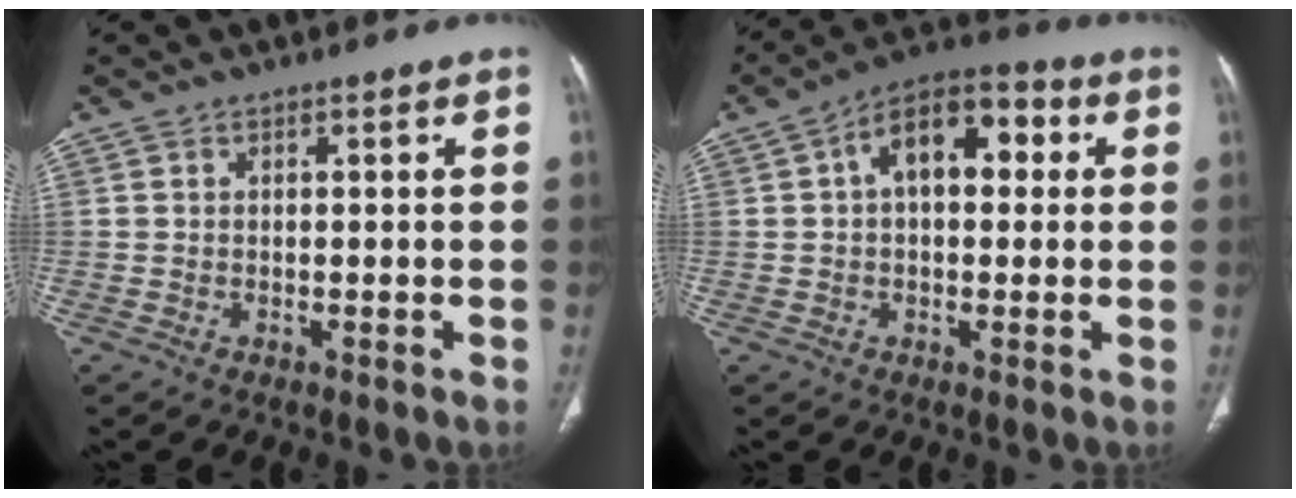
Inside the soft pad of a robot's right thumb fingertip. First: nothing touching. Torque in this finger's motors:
{"motor_torque": [1.16, 3.85, 0.59, -0.44, 0.10]}